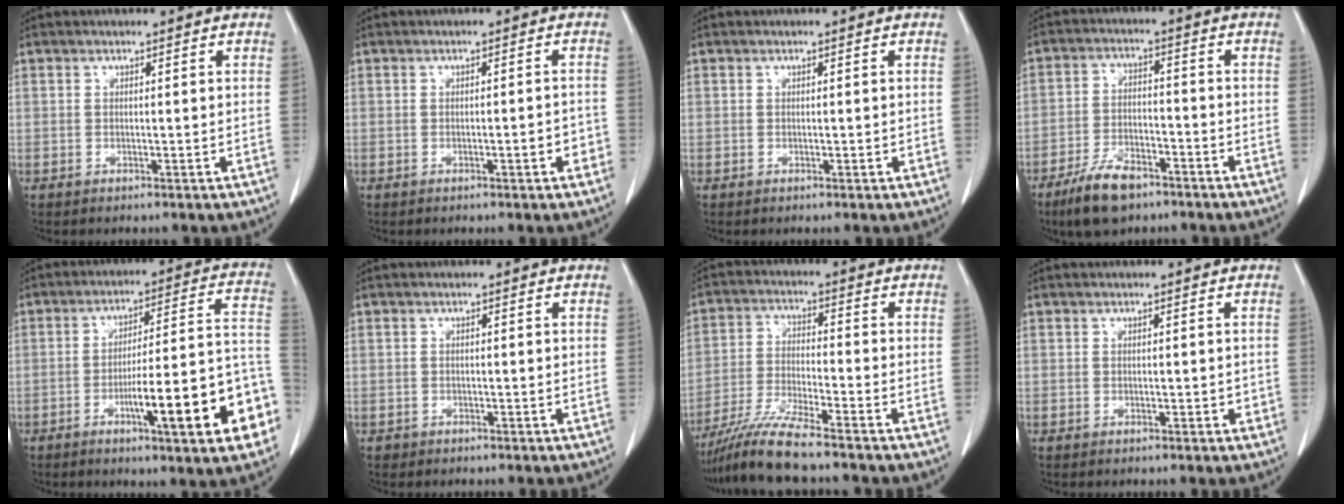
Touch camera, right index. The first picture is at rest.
{"total": 2.1, "force": [-0.9, 0.5, 1.8], "torque": [-0.020, 0.002, -0.010]}
{"total": 0.0}
{"total": 8.4, "force": [-6.0, 3.2, 4.9], "torque": [-0.099, -0.008, -0.109]}
{"total": 17.7, "force": [-6.9, 2.0, 16.2], "torque": [-0.175, 0.024, -0.090]}
{"total": 0.8, "force": [-0.5, 0.6, -0.1], "torque": [-0.006, 0.004, -0.009]}
{"total": 8.6, "force": [-7.3, -1.0, 4.3], "torque": [-0.087, -0.024, -0.140]}
{"total": 1.0, "force": [-0.1, 0.8, 0.7], "torque": [-0.005, 0.002, 0.001]}